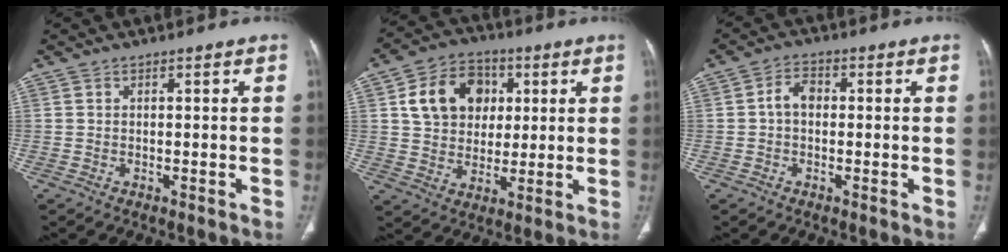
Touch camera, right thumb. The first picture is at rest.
{"total": 13.3, "force": [3.8, 10.5, 7.2], "torque": [-0.091, 0.002, 0.064]}
{"total": 3.6, "force": [-0.1, 2.6, 2.5], "torque": [-0.036, 0.015, -0.008]}